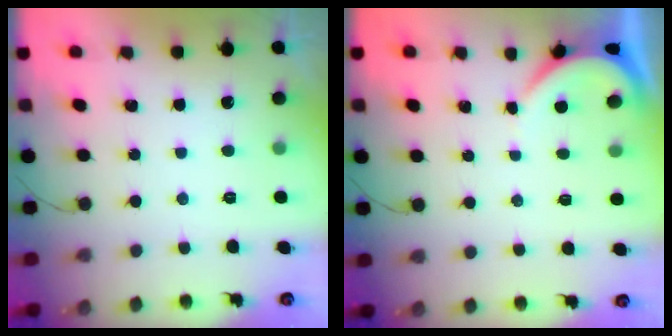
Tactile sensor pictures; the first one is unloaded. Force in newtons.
{"total": 2.9, "press": 2.8, "slide": 0.3}